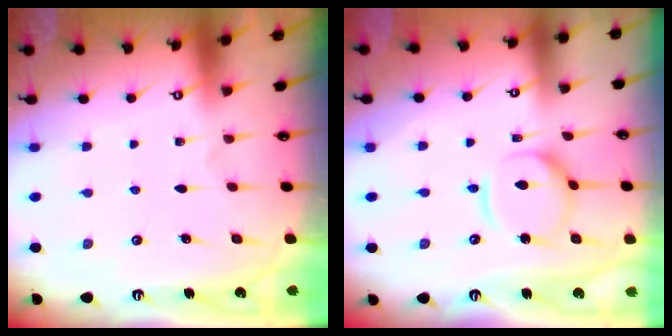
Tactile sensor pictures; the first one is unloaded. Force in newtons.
{"total": 11.1, "press": 11.1, "slide": 1.0}